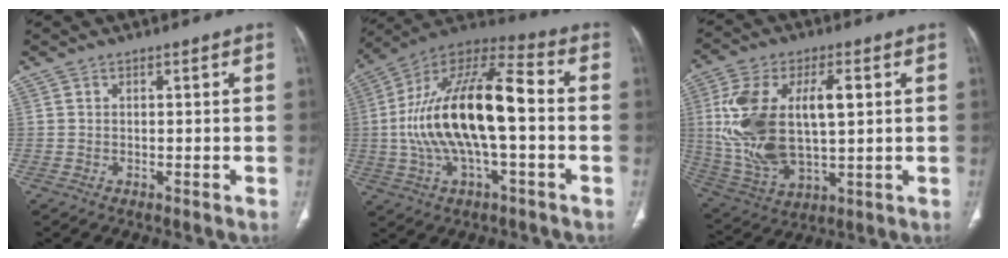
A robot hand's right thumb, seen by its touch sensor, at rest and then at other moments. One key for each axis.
{"total": 22.0, "fx": -1.3, "fy": 8.6, "fz": 20.2, "tx": -0.384, "ty": 0.043, "tz": -0.026}
{"total": 20.2, "fx": 2.7, "fy": 10.1, "fz": 17.2, "tx": -0.343, "ty": -0.002, "tz": 0.059}